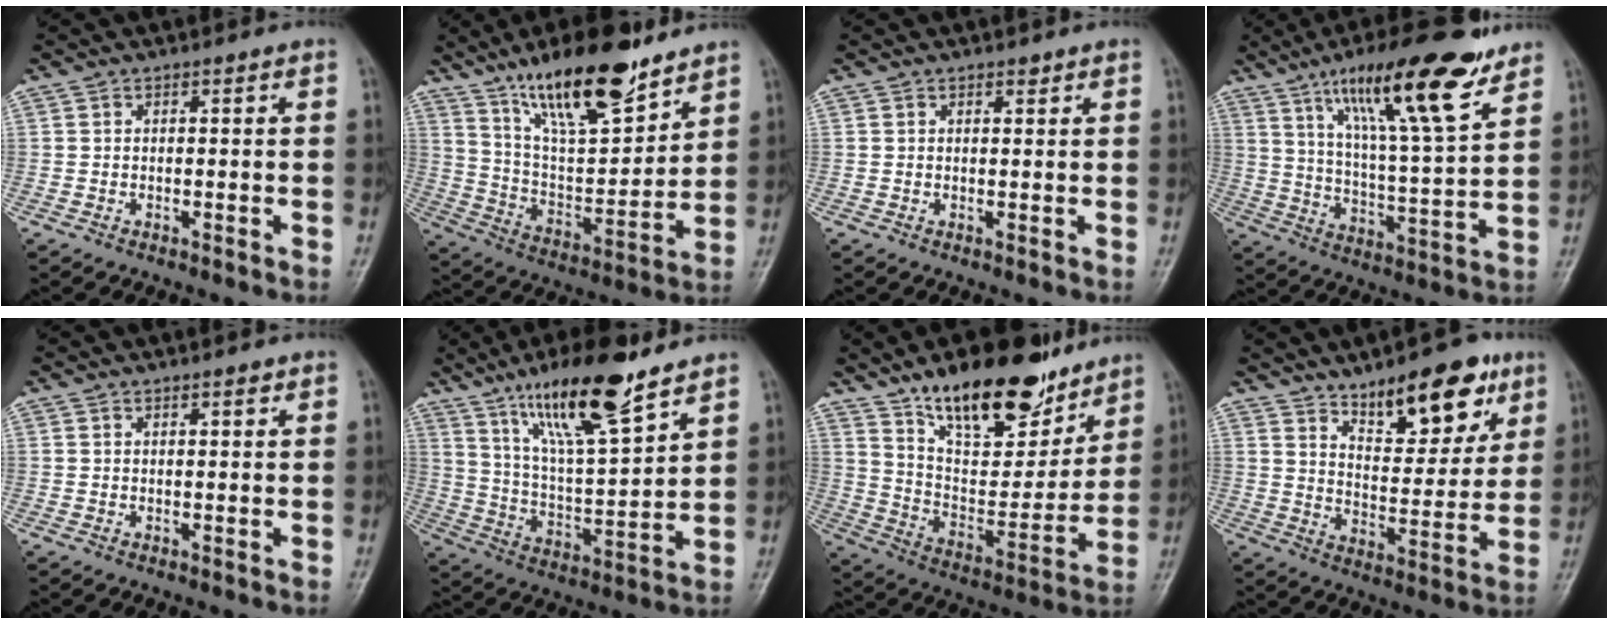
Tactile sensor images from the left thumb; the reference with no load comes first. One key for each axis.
{"total": 20.2, "fx": 14.1, "fy": 6.5, "fz": 12.9, "tx": -0.179, "ty": -0.072, "tz": 0.252}
{"total": 1.1, "fx": 0.7, "fy": 0.5, "fz": 0.5, "tx": -0.002, "ty": -0.003, "tz": 0.009}
{"total": 20.2, "fx": 12.7, "fy": 3.9, "fz": 15.3, "tx": -0.227, "ty": -0.056, "tz": 0.212}
{"total": 1.3, "fx": 0.9, "fy": 0.5, "fz": 0.9, "tx": -0.008, "ty": -0.002, "tz": 0.011}
{"total": 18.0, "fx": 12.2, "fy": 4.0, "fz": 12.6, "tx": -0.200, "ty": -0.063, "tz": 0.224}
{"total": 23.0, "fx": 15.9, "fy": 9.5, "fz": 13.6, "tx": -0.163, "ty": -0.080, "tz": 0.266}
{"total": 16.7, "fx": 10.0, "fy": 6.8, "fz": 11.4, "tx": -0.119, "ty": -0.051, "tz": 0.159}